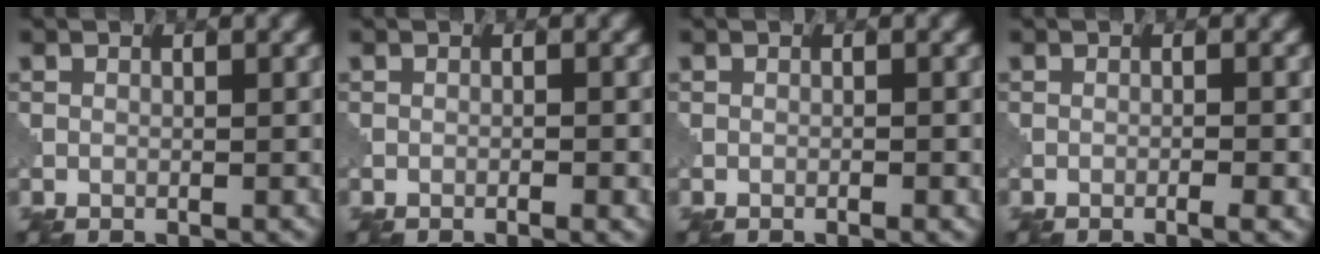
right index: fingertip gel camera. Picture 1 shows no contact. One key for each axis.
{"total": 1.0, "fx": -0.5, "fy": 0.1, "fz": 0.9, "tx": -0.013, "ty": 0.000, "tz": -0.010}
{"total": 0.7, "fx": -0.3, "fy": 0.1, "fz": 0.6, "tx": -0.009, "ty": 0.001, "tz": -0.007}
{"total": 1.4, "fx": -0.6, "fy": 0.1, "fz": 1.2, "tx": -0.016, "ty": 0.001, "tz": -0.013}